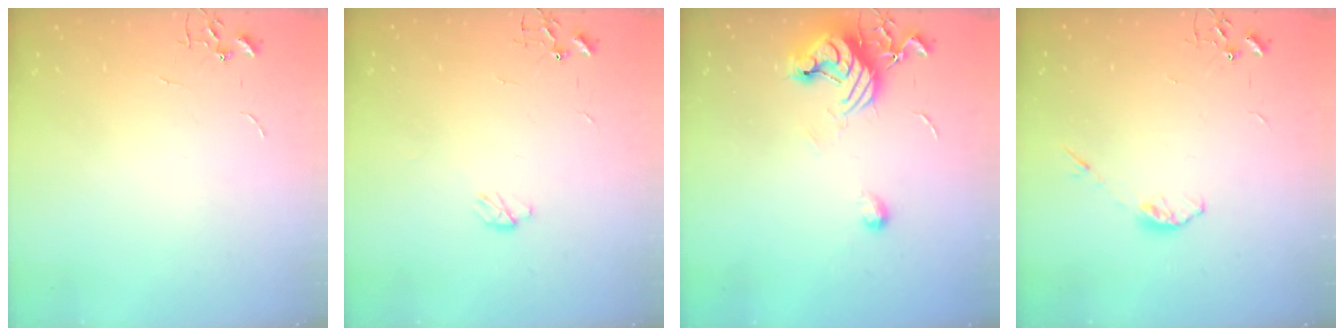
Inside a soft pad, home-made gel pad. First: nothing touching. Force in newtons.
{"total": 3.5, "press": 3.5, "slide": 0.4}
{"total": 11.9, "press": 11.8, "slide": 0.5}
{"total": 3.6, "press": 3.5, "slide": 0.5}